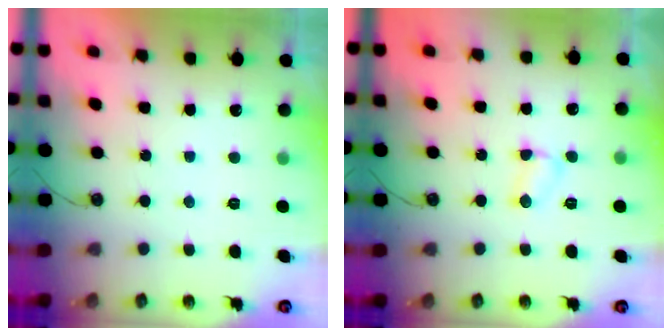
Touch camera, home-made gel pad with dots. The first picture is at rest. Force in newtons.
{"total": 4.9, "press": 4.9, "slide": 0.5}